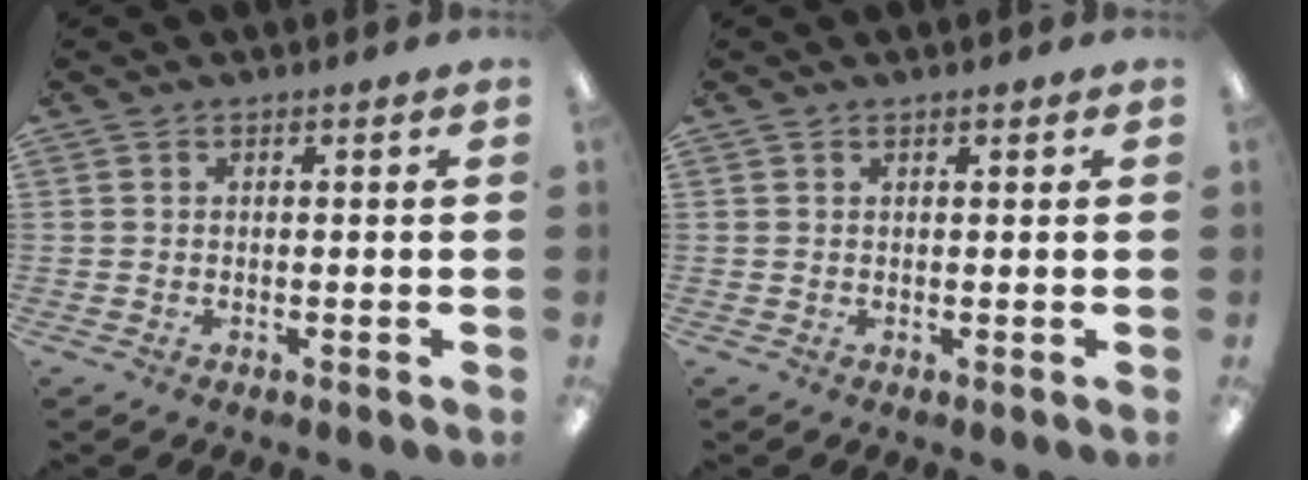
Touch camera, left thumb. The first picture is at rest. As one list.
[{"total": 0.6, "force": [0.5, 0.2, 0.2], "torque": [0.003, -0.002, 0.007]}]